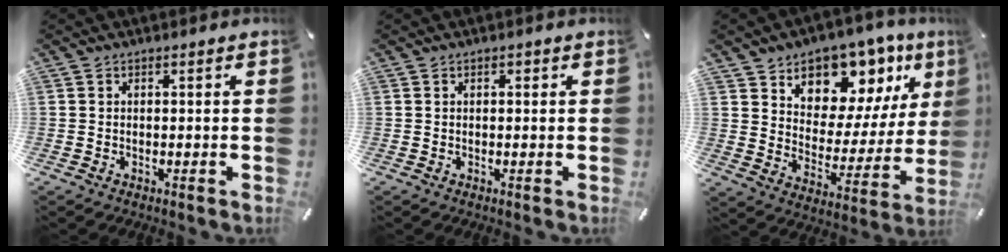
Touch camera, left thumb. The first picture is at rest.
{"total": 0.6, "force": [0.2, 0.4, 0.4], "torque": [-0.008, 0.003, 0.003]}
{"total": 11.2, "force": [7.7, 7.8, 2.5], "torque": [-0.038, -0.082, 0.139]}